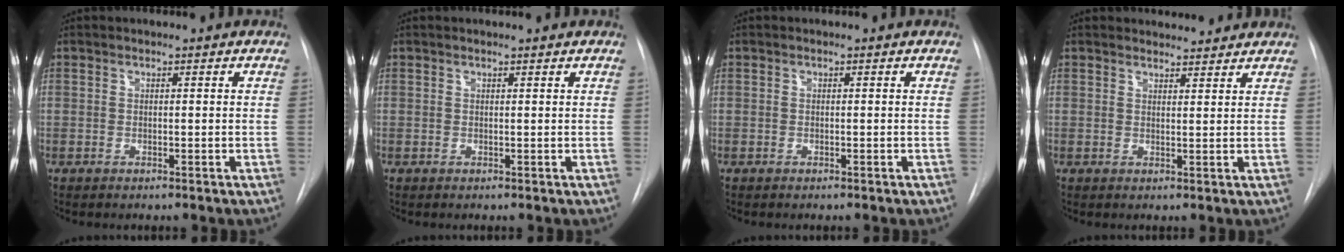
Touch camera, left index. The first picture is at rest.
{"total": 1.5, "force": [1.3, 0.0, 0.6], "torque": [-0.007, 0.007, 0.015]}
{"total": 0.0}
{"total": 4.6, "force": [4.4, 1.1, 0.5], "torque": [-0.004, 0.004, 0.052]}